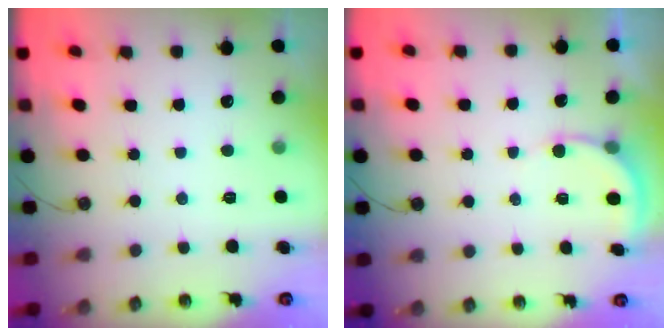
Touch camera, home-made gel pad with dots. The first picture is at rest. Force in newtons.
{"total": 4.3, "press": 4.3, "slide": 0.4}